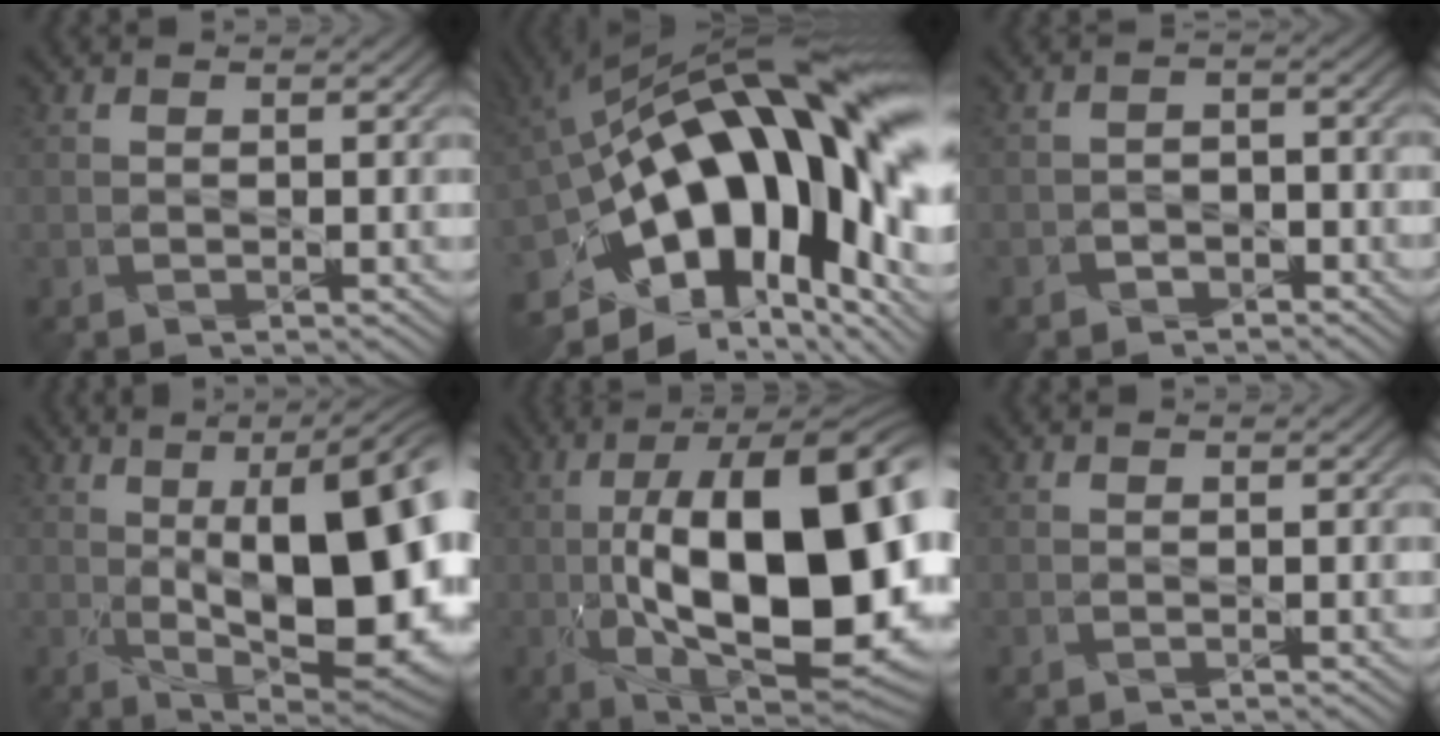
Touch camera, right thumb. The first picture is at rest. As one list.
[{"total": 21.6, "force": [-2.3, 11.2, 18.3], "torque": [-0.313, -0.021, -0.035]}, {"total": 2.6, "force": [-2.0, 1.6, 0.6], "torque": [-0.004, 0.002, -0.039]}, {"total": 18.9, "force": [0.4, 7.0, 17.6], "torque": [-0.239, 0.011, 0.003]}, {"total": 21.7, "force": [-1.5, 8.7, 19.8], "torque": [-0.306, 0.007, -0.033]}, {"total": 0.0}]